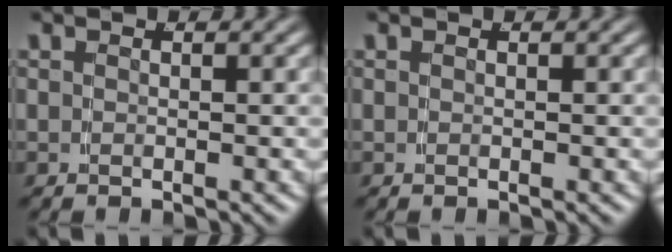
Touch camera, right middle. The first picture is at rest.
{"total": 0.0}